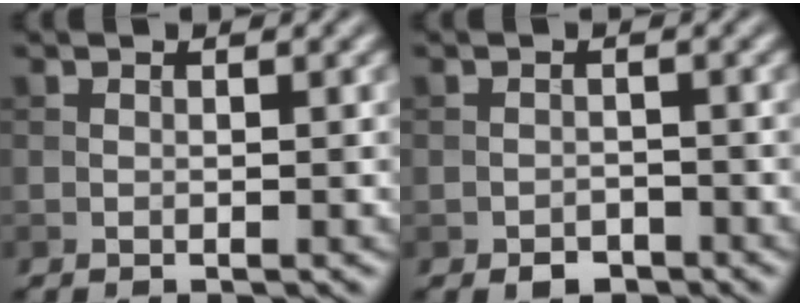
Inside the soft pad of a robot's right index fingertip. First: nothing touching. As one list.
[{"total": 1.6, "force": [-1.2, 1.0, 0.5], "torque": [-0.005, 0.001, -0.023]}]